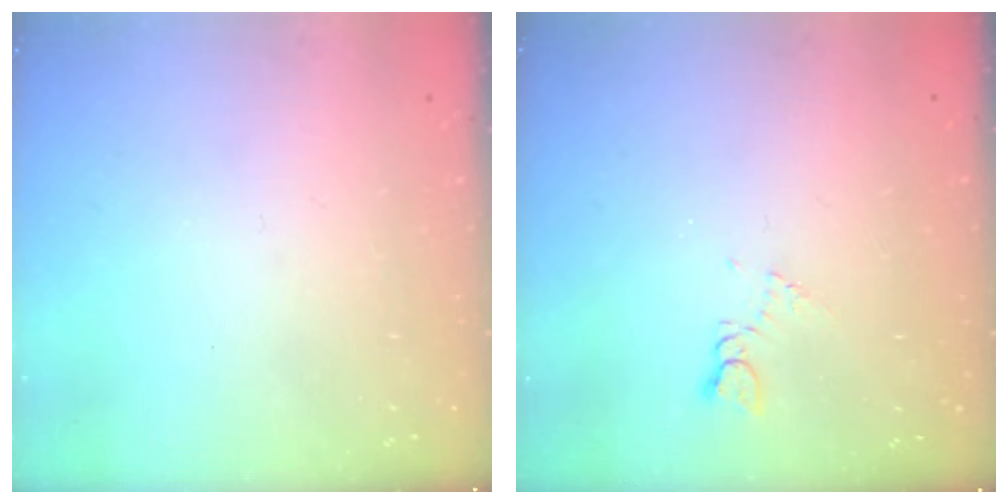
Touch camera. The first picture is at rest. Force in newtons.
{"total": 2.6, "press": 2.6, "slide": 0.4}